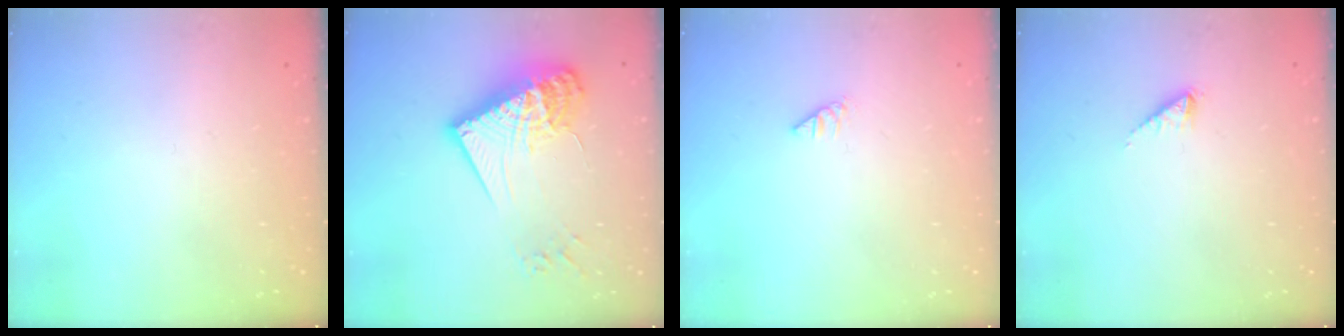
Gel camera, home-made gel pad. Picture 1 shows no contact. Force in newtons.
{"total": 18.7, "press": 18.6, "slide": 1.9}
{"total": 0.0}
{"total": 1.2, "press": 1.2, "slide": 0.2}